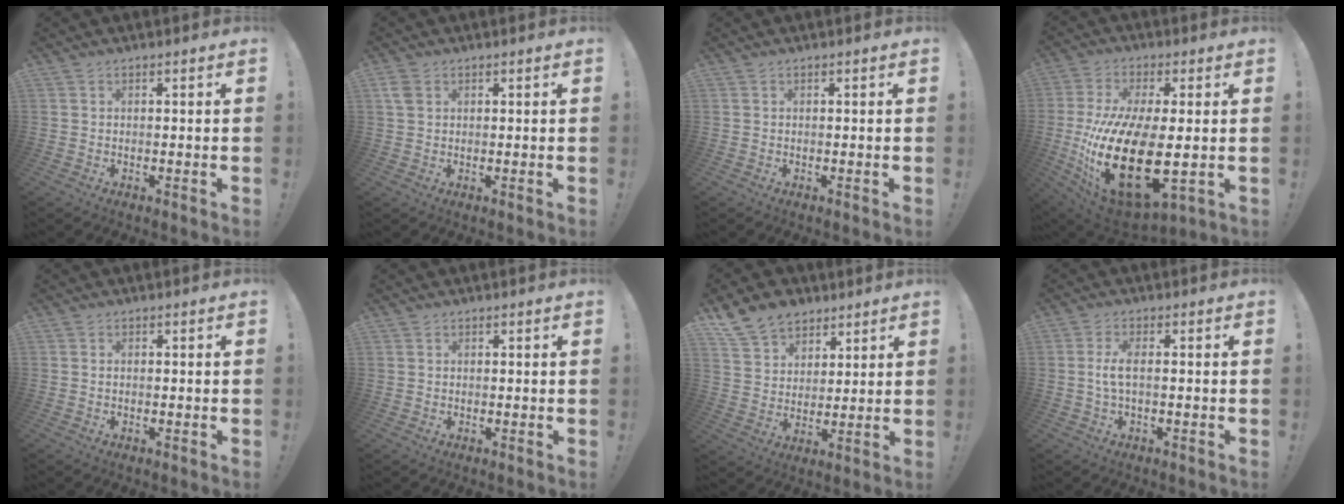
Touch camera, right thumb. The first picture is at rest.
{"total": 3.4, "force": [1.5, 2.3, 2.1], "torque": [-0.035, 0.003, 0.029]}
{"total": 0.0}
{"total": 26.8, "force": [-3.1, 12.4, 23.6], "torque": [-0.457, -0.011, -0.038]}
{"total": 0.7, "force": [0.2, 0.7, 0.0], "torque": [0.007, 0.000, 0.002]}
{"total": 2.0, "force": [1.0, 1.7, 0.0], "torque": [0.012, -0.010, 0.016]}
{"total": 12.2, "force": [8.6, 8.2, 3.1], "torque": [-0.056, -0.058, 0.170]}
{"total": 4.9, "force": [-0.1, 1.5, 4.6], "torque": [-0.089, -0.005, -0.006]}